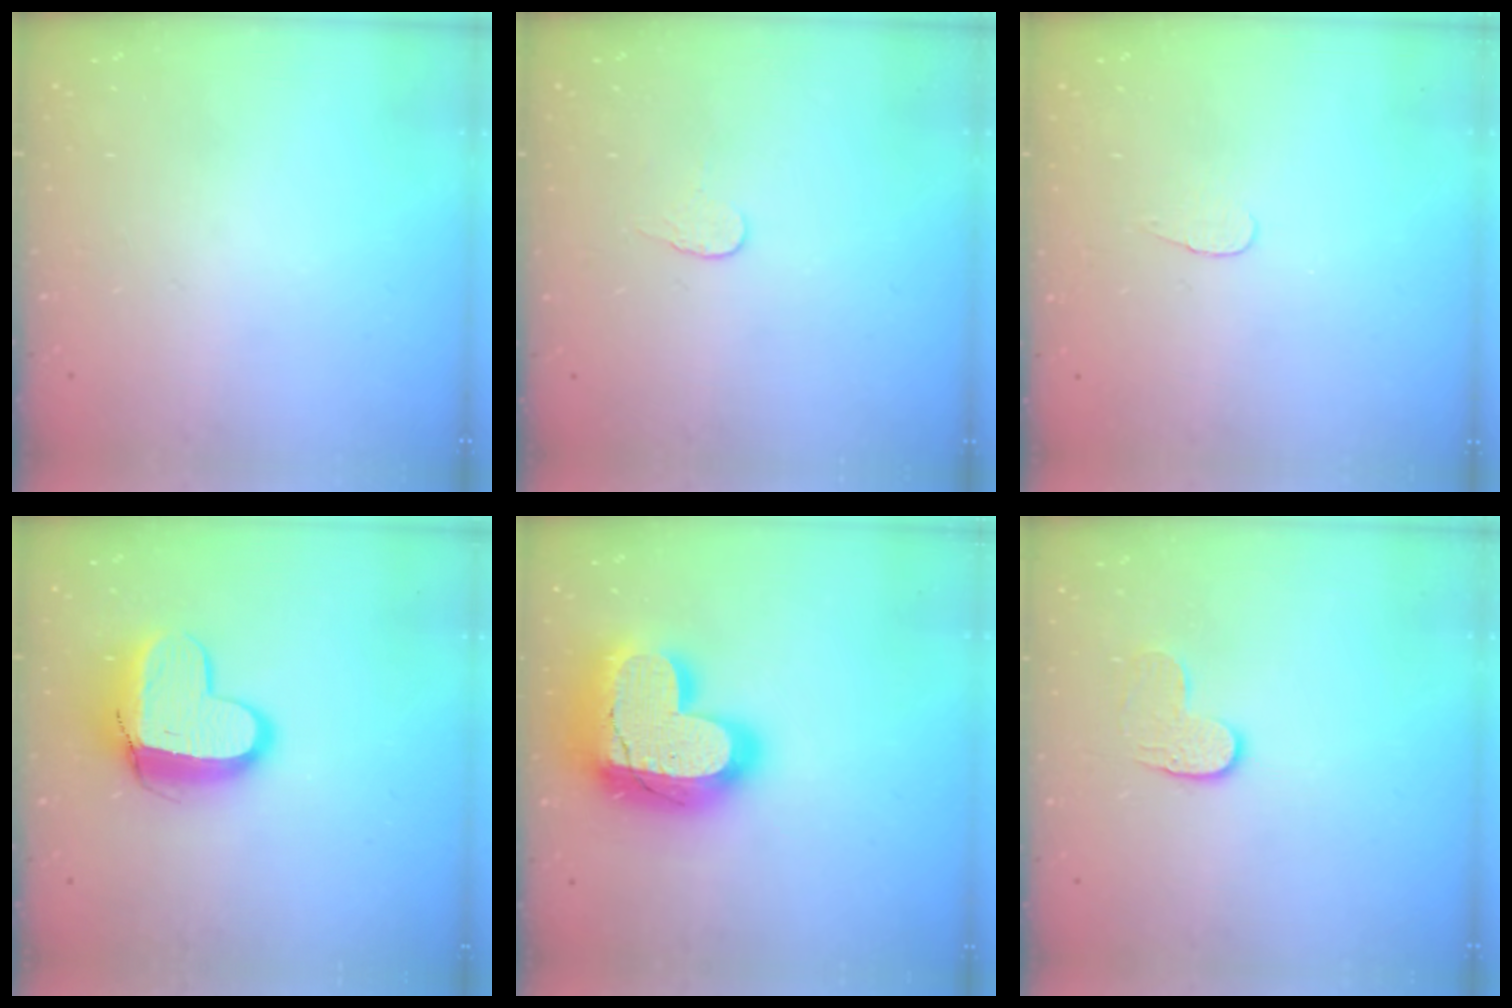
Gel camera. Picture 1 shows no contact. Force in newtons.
{"total": 3.8, "press": 3.8, "slide": 0.3}
{"total": 3.4, "press": 3.4, "slide": 0.4}
{"total": 12.7, "press": 12.7, "slide": 1.1}
{"total": 27.3, "press": 27.2, "slide": 2.0}
{"total": 5.7, "press": 5.7, "slide": 0.4}